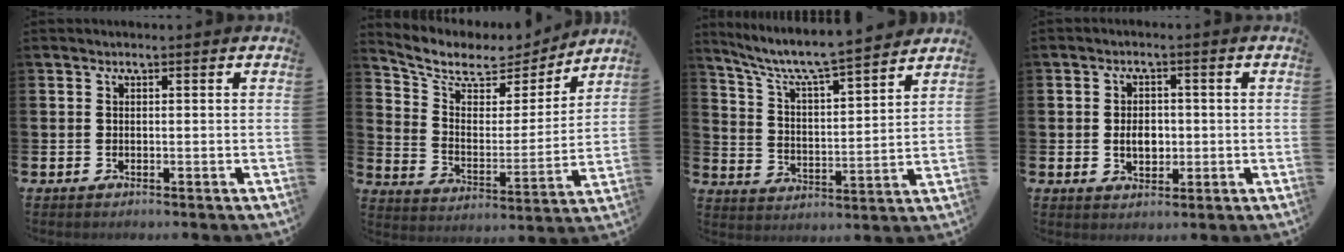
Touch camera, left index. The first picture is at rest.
{"total": 7.6, "force": [6.6, 3.1, 2.0], "torque": [-0.084, -0.047, 0.111]}
{"total": 7.8, "force": [7.2, 0.5, 2.9], "torque": [-0.089, -0.055, 0.121]}
{"total": 3.7, "force": [-0.2, 2.6, 2.6], "torque": [-0.036, 0.002, -0.010]}